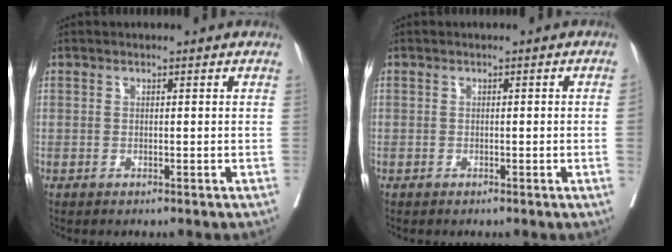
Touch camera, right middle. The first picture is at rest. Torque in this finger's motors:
{"motor_torque": [0.94, -0.93, -0.06, -0.21]}